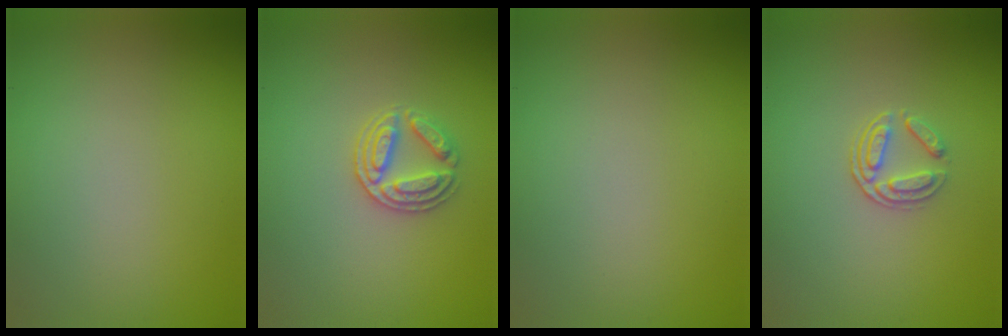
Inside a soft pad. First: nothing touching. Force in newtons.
{"total": 2.7, "press": 2.6, "slide": 0.7}
{"total": 0.0}
{"total": 2.0, "press": 1.4, "slide": 1.4}